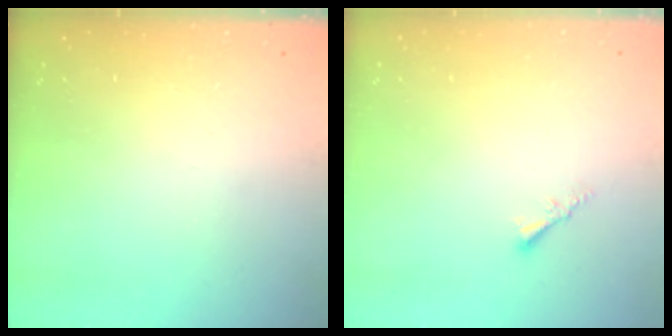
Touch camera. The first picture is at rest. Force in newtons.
{"total": 2.1, "press": 2.1, "slide": 0.3}